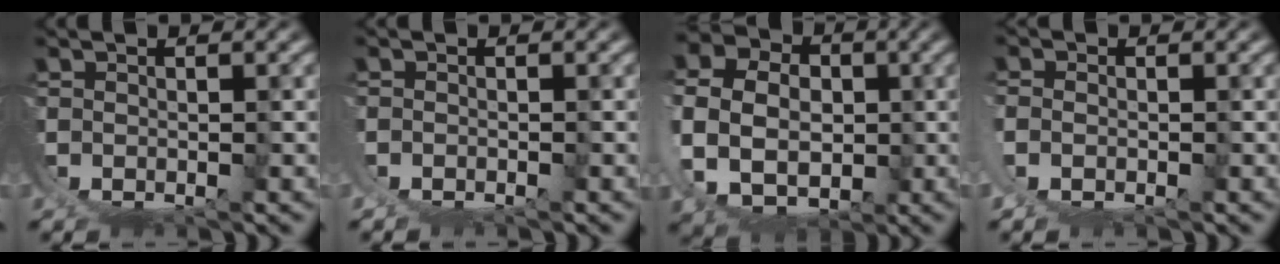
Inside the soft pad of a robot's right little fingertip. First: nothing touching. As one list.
[{"total": 0.9, "force": [-0.1, 0.9, 0.3], "torque": [-0.009, 0.000, -0.004]}, {"total": 13.3, "force": [3.1, 10.2, 7.9], "torque": [-0.150, -0.018, 0.049]}, {"total": 2.6, "force": [0.4, 2.3, 1.3], "torque": [-0.041, -0.007, 0.007]}]